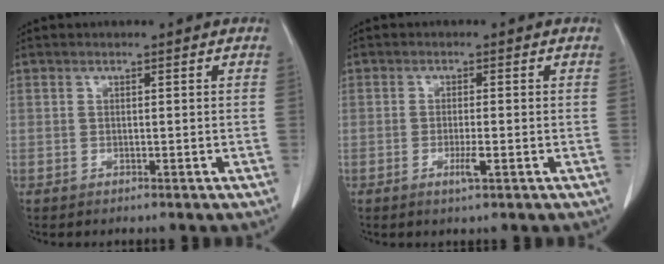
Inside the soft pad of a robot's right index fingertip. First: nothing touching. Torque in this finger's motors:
{"motor_torque": [0.13, -0.08, 0.05, 0.03]}